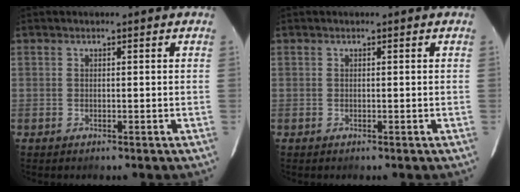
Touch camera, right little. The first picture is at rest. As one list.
[{"total": 0.0}]